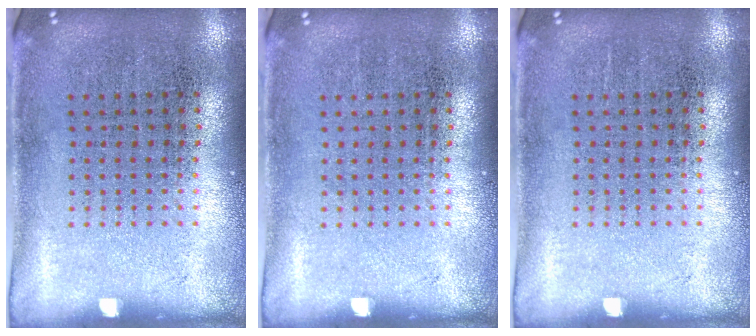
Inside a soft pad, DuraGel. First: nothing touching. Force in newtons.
{"total": 0.0}
{"total": 0.0}